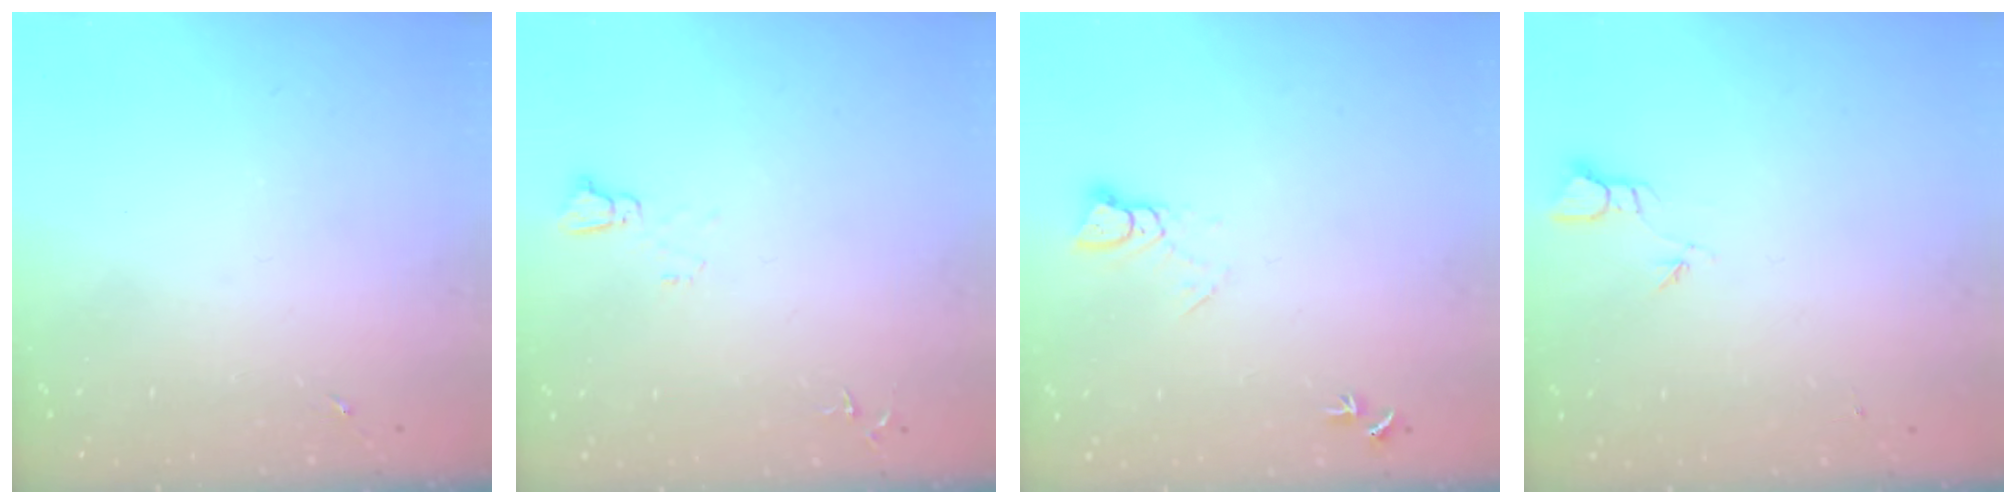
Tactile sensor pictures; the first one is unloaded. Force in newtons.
{"total": 4.1, "press": 4.1, "slide": 0.4}
{"total": 4.1, "press": 4.1, "slide": 0.3}
{"total": 2.4, "press": 2.4, "slide": 0.2}